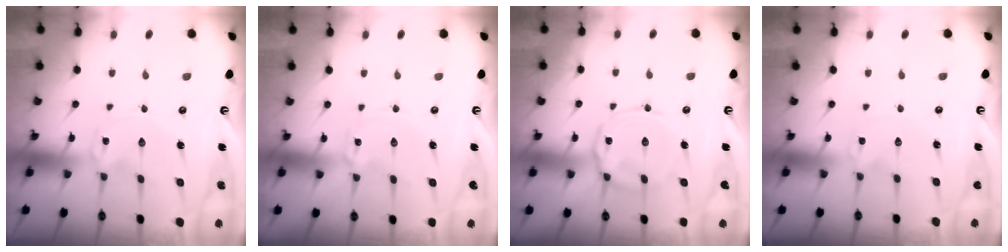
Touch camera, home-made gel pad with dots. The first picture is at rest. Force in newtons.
{"total": 1.5, "press": 1.5, "slide": 0.3}
{"total": 7.1, "press": 7.1, "slide": 0.6}
{"total": 0.7, "press": 0.7, "slide": 0.2}